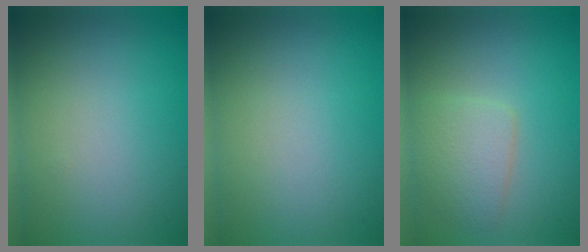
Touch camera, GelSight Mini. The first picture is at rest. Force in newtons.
{"total": 0.0}
{"total": 2.9, "press": 2.9, "slide": 0.2}